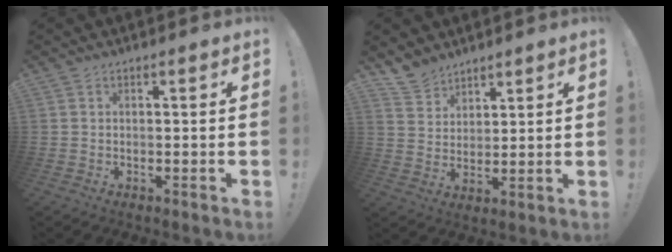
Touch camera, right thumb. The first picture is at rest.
{"total": 7.7, "force": [6.5, 3.9, 1.1], "torque": [-0.030, -0.043, 0.130]}